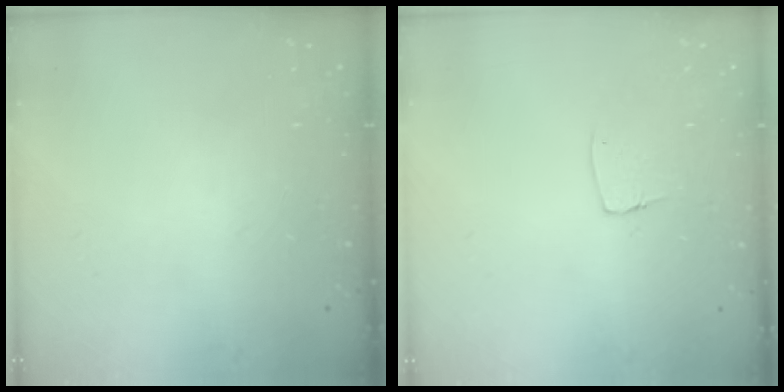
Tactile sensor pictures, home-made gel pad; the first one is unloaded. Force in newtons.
{"total": 4.6, "press": 4.6, "slide": 0.3}